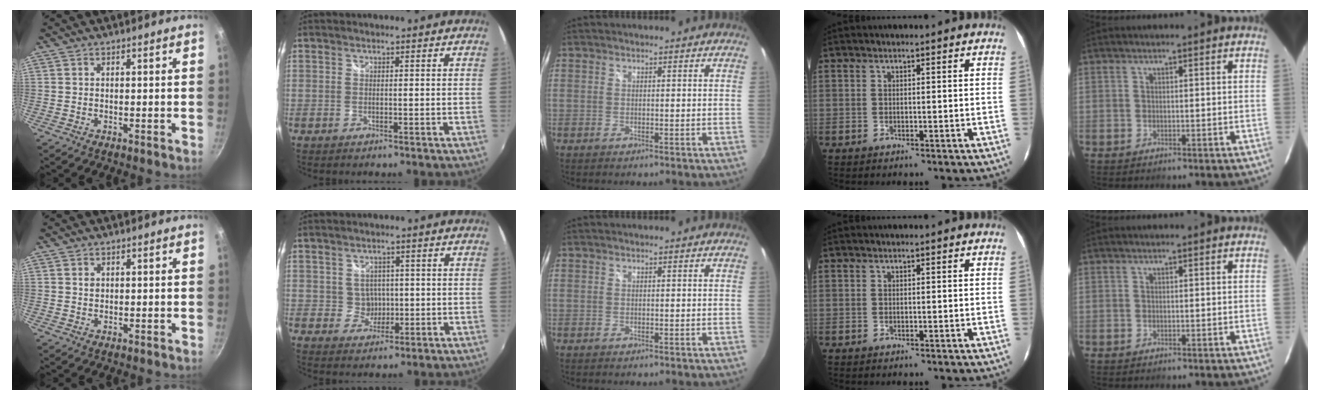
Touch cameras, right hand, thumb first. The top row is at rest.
{"thumb": {"total": 1.1, "force": [0.3, 0.9, 0.5], "torque": [-0.006, 0.002, 0.006]}, "index": {"total": 3.5, "force": [0.1, 3.5, 0.5], "torque": [-0.010, 0.009, 0.007]}}